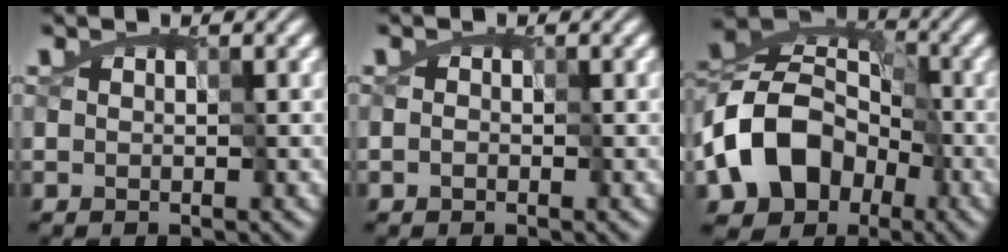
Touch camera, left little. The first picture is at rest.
{"total": 1.7, "force": [0.0, 1.4, 1.1], "torque": [-0.012, 0.014, -0.009]}
{"total": 10.0, "force": [-5.4, 6.9, 4.9], "torque": [-0.087, -0.001, -0.110]}